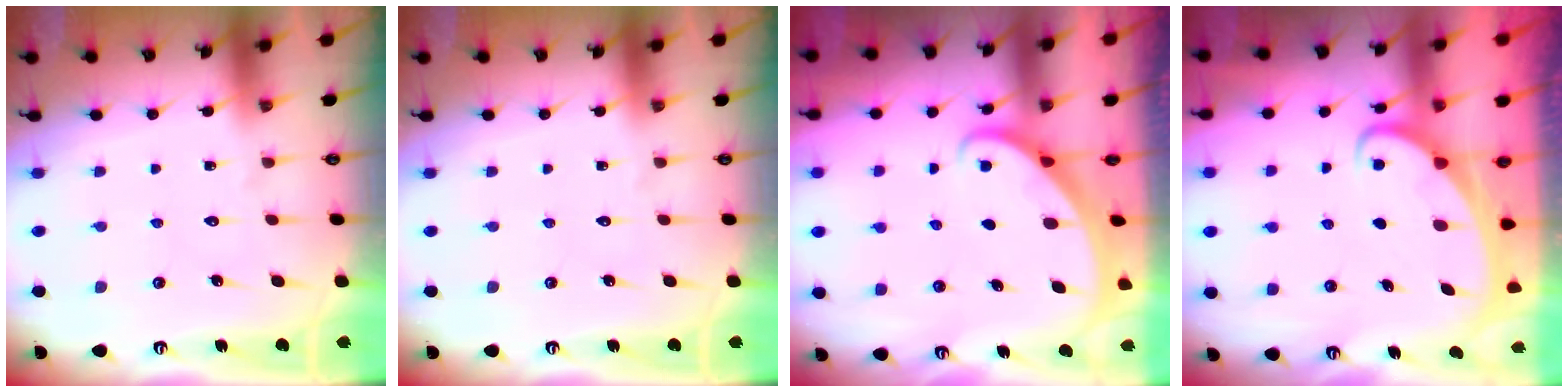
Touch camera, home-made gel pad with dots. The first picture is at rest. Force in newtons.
{"total": 0.0}
{"total": 1.8, "press": 1.8, "slide": 0.1}
{"total": 2.4, "press": 2.4, "slide": 0.3}